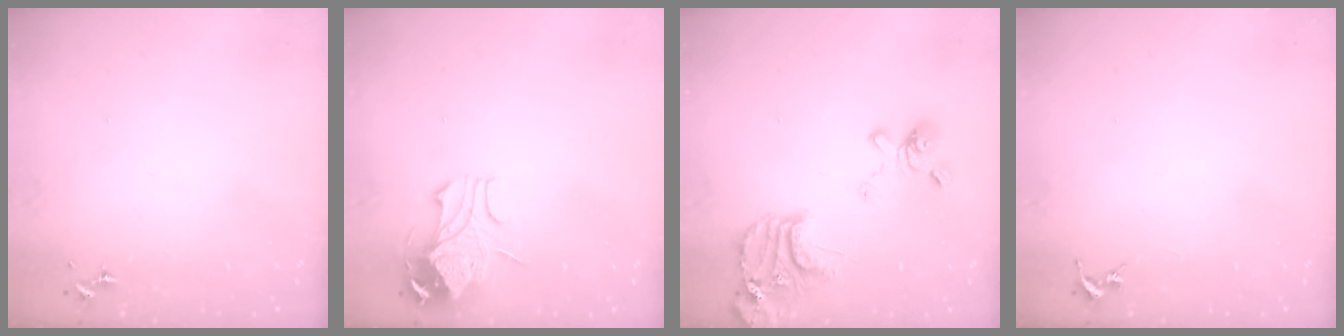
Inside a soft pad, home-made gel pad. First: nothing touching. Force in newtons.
{"total": 9.9, "press": 9.8, "slide": 1.4}
{"total": 19.3, "press": 19.2, "slide": 2.2}
{"total": 0.0}